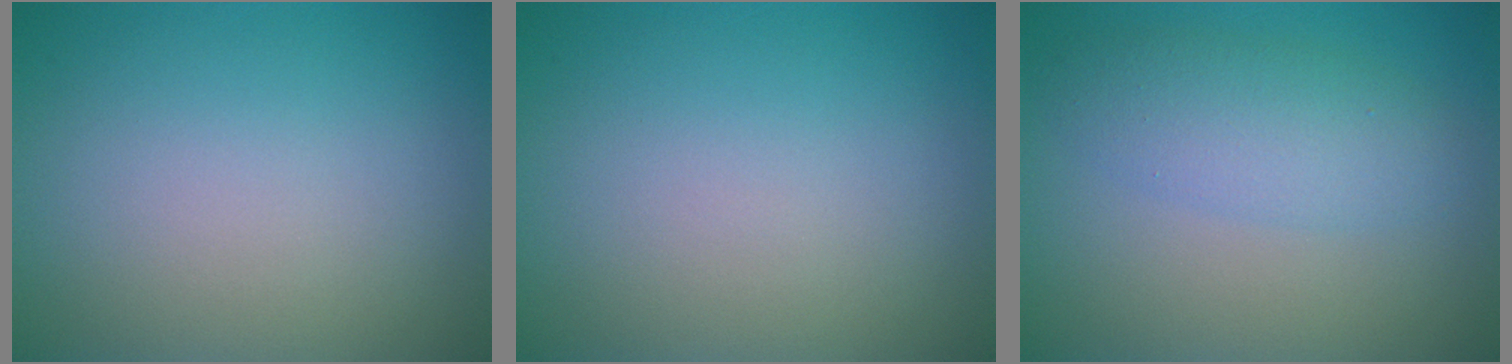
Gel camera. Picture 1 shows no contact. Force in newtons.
{"total": 0.0}
{"total": 3.7, "press": 3.7, "slide": 0.1}